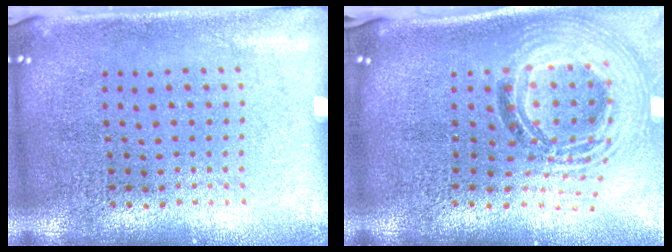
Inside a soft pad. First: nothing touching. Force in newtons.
{"total": 2.1, "press": 1.6, "slide": 1.4}